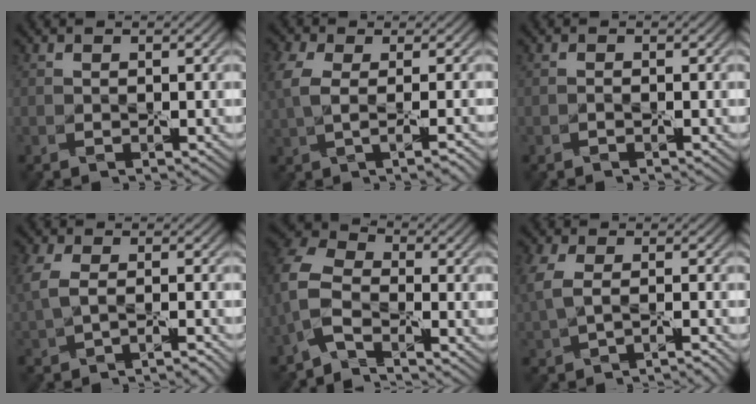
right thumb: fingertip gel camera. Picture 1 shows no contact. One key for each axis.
{"total": 4.3, "fx": 0.4, "fy": 1.7, "fz": 3.9, "tx": -0.086, "ty": 0.003, "tz": 0.011}
{"total": 0.7, "fx": -0.2, "fy": -0.5, "fz": -0.5, "tx": 0.009, "ty": 0.005, "tz": -0.005}
{"total": 3.3, "fx": -0.6, "fy": 1.6, "fz": 2.8, "tx": -0.072, "ty": 0.000, "tz": -0.011}
{"total": 5.5, "fx": -3.1, "fy": 3.0, "fz": 3.4, "tx": -0.084, "ty": 0.008, "tz": -0.083}
{"total": 3.7, "fx": -0.5, "fy": 1.9, "fz": 3.1, "tx": -0.083, "ty": -0.002, "tz": -0.007}